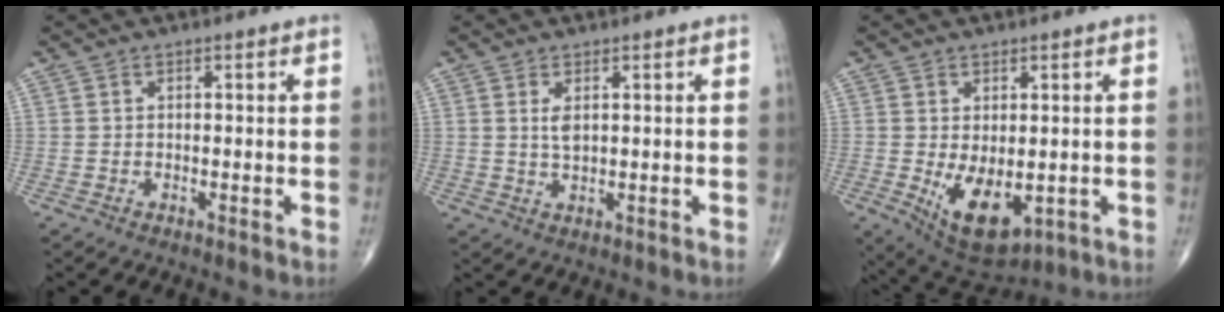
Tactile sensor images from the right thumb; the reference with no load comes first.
{"total": 2.6, "force": [0.8, 1.1, 2.2], "torque": [-0.042, -0.006, 0.020]}
{"total": 9.9, "force": [-1.7, 5.3, 8.2], "torque": [-0.120, -0.014, -0.005]}